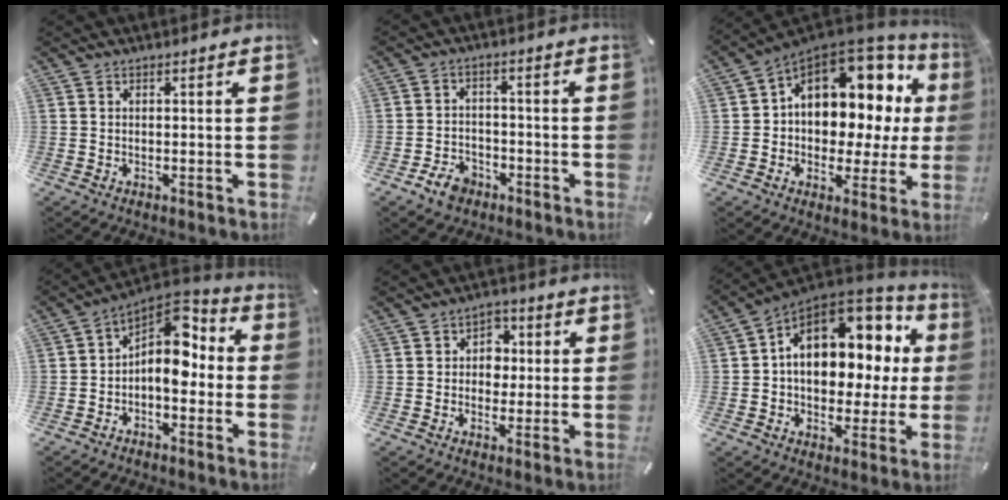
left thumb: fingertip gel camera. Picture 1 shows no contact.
{"total": 6.0, "force": [-3.6, 4.1, 2.4], "torque": [-0.052, 0.017, -0.067]}
{"total": 13.0, "force": [4.8, 9.5, 7.4], "torque": [-0.093, -0.057, 0.083]}
{"total": 9.2, "force": [0.3, 6.0, 7.0], "torque": [-0.109, -0.021, -0.002]}
{"total": 5.8, "force": [-0.1, 5.2, 2.5], "torque": [-0.026, 0.006, -0.009]}
{"total": 16.0, "force": [4.0, 11.1, 10.7], "torque": [-0.151, -0.025, 0.074]}